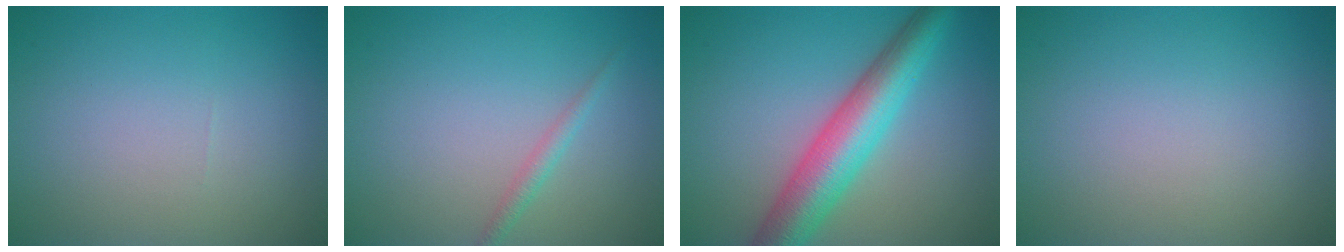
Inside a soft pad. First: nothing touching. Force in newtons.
{"total": 1.2, "press": 1.2, "slide": 0.0}
{"total": 7.2, "press": 7.2, "slide": 0.1}
{"total": 0.0}